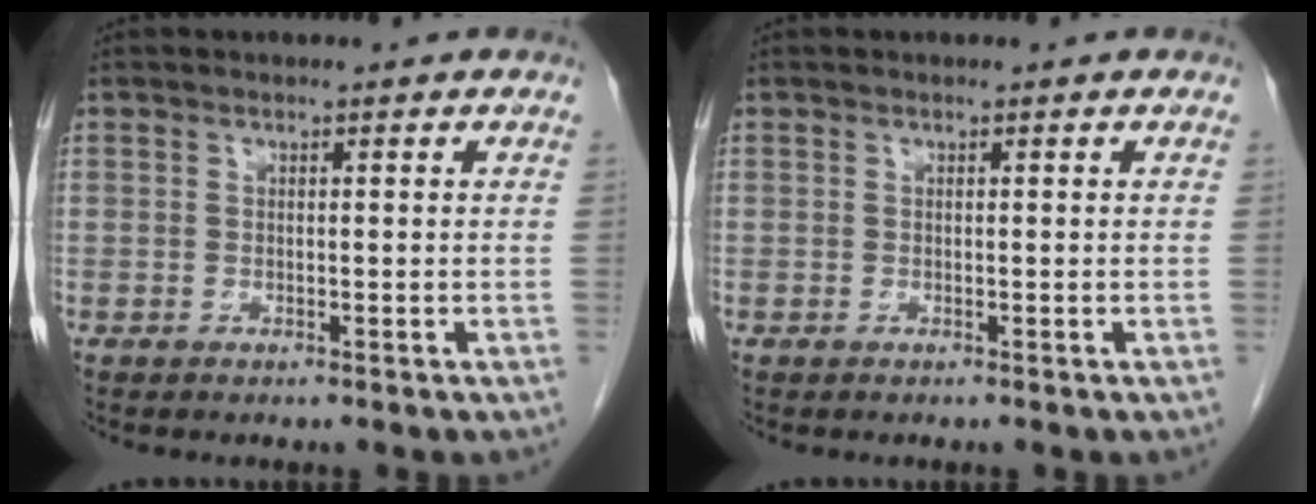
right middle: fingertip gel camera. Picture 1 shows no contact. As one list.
[{"total": 0.0}]